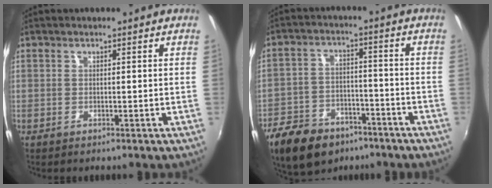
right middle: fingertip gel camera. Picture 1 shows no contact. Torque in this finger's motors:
{"motor_torque": [0.74, -1.34, 0.11, 0.07]}